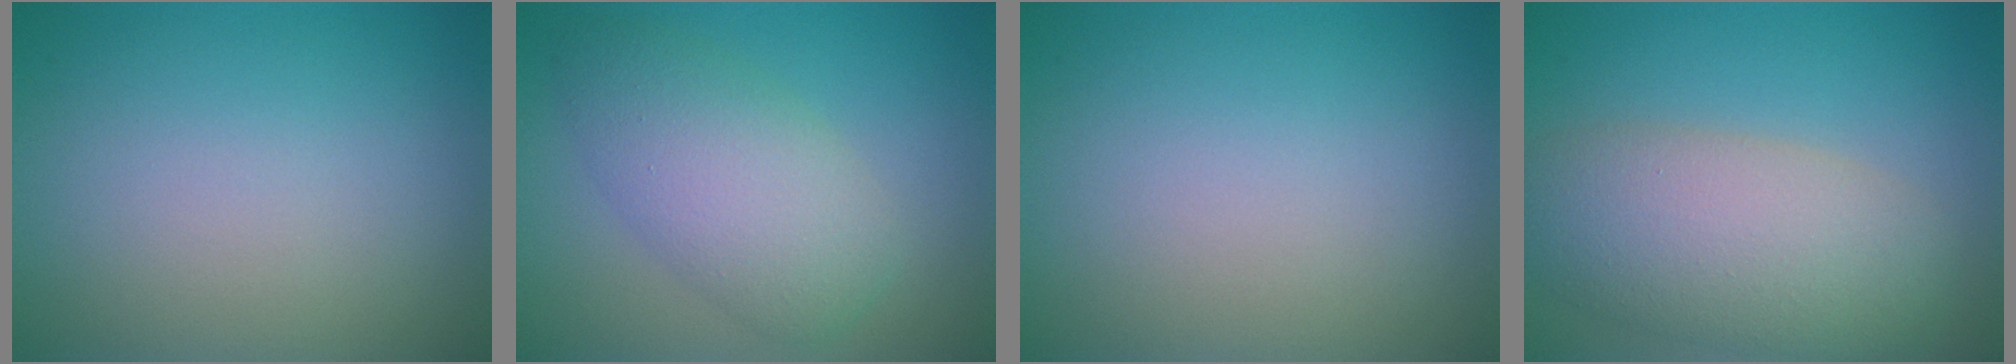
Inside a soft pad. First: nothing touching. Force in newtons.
{"total": 5.3, "press": 5.3, "slide": 0.2}
{"total": 0.0}
{"total": 7.3, "press": 7.3, "slide": 0.5}